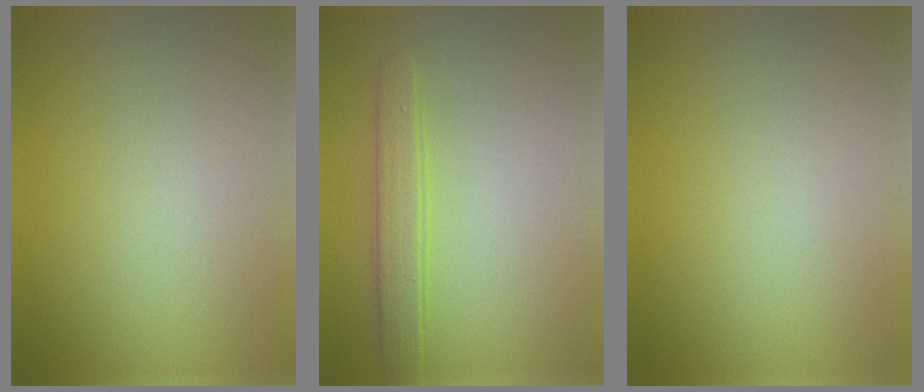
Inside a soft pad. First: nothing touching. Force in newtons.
{"total": 2.3, "press": 2.3, "slide": 0.2}
{"total": 0.0}